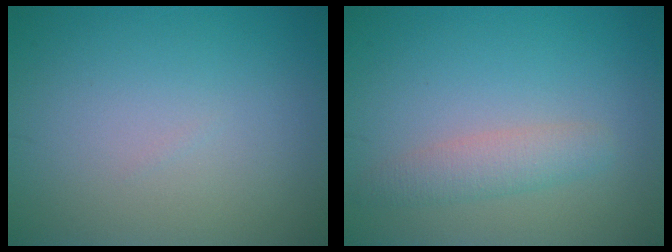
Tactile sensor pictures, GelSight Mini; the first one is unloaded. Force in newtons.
{"total": 2.4, "press": 2.4, "slide": 0.2}